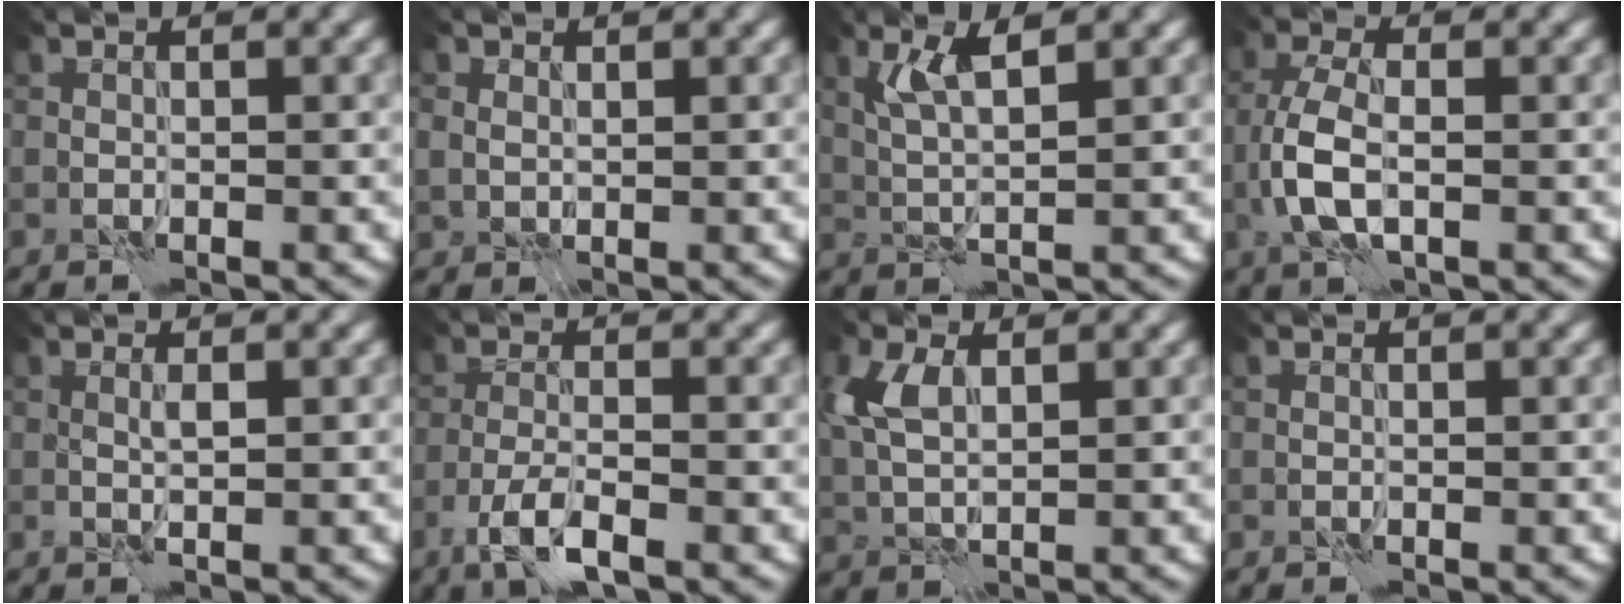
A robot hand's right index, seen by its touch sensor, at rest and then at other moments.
{"total": 1.6, "force": [0.7, 1.3, 0.6], "torque": [-0.014, -0.002, 0.016]}
{"total": 3.1, "force": [1.7, 0.6, 2.5], "torque": [-0.056, -0.002, 0.034]}
{"total": 4.4, "force": [-0.8, 2.2, 3.8], "torque": [-0.087, 0.000, -0.021]}
{"total": 0.8, "force": [0.4, 0.0, 0.7], "torque": [-0.016, 0.000, 0.008]}
{"total": 3.7, "force": [-2.2, 1.0, 2.8], "torque": [-0.059, -0.003, -0.047]}
{"total": 3.7, "force": [1.4, 1.9, 2.8], "torque": [-0.070, 0.006, 0.028]}
{"total": 0.0}